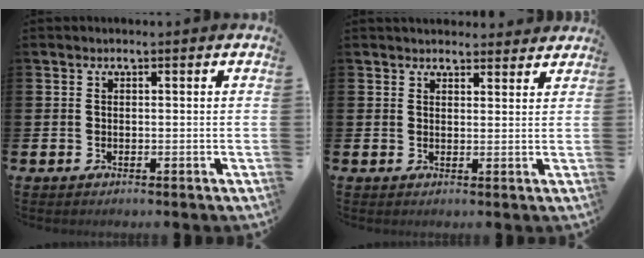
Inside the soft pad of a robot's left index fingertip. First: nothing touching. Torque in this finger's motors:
{"motor_torque": [1.03, -1.11, 0.53, 0.10]}